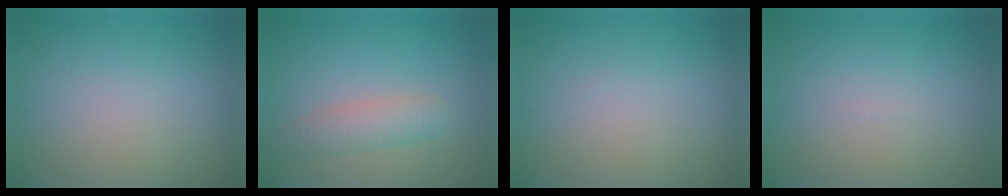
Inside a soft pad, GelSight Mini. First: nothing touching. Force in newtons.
{"total": 3.0, "press": 3.0, "slide": 0.1}
{"total": 0.0}
{"total": 0.0}